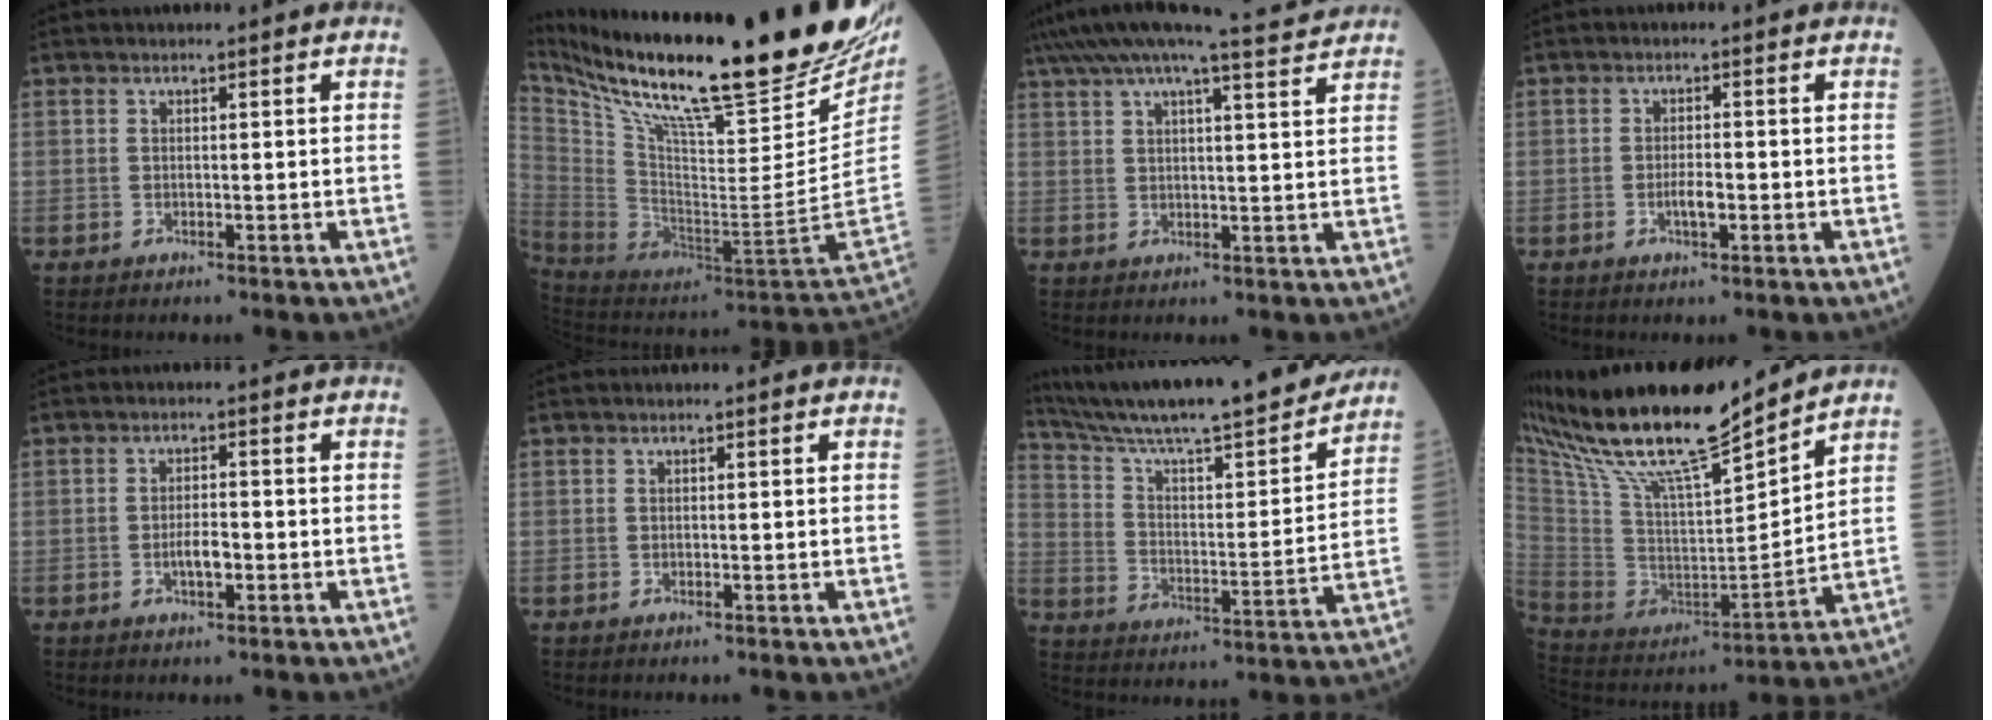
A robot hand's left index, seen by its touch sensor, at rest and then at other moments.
{"total": 36.3, "force": [27.3, 4.4, 23.5], "torque": [-0.382, -0.074, 0.412]}
{"total": 13.4, "force": [12.1, -0.7, 5.7], "torque": [-0.108, 0.014, 0.168]}
{"total": 2.2, "force": [-0.7, 0.5, 2.0], "torque": [-0.038, 0.000, -0.012]}
{"total": 2.7, "force": [-0.9, 0.8, 2.4], "torque": [-0.046, 0.002, -0.015]}
{"total": 0.0}
{"total": 24.7, "force": [21.6, 1.6, 11.9], "torque": [-0.200, -0.022, 0.323]}
{"total": 20.3, "force": [17.1, 1.5, 10.8], "torque": [-0.207, -0.013, 0.310]}